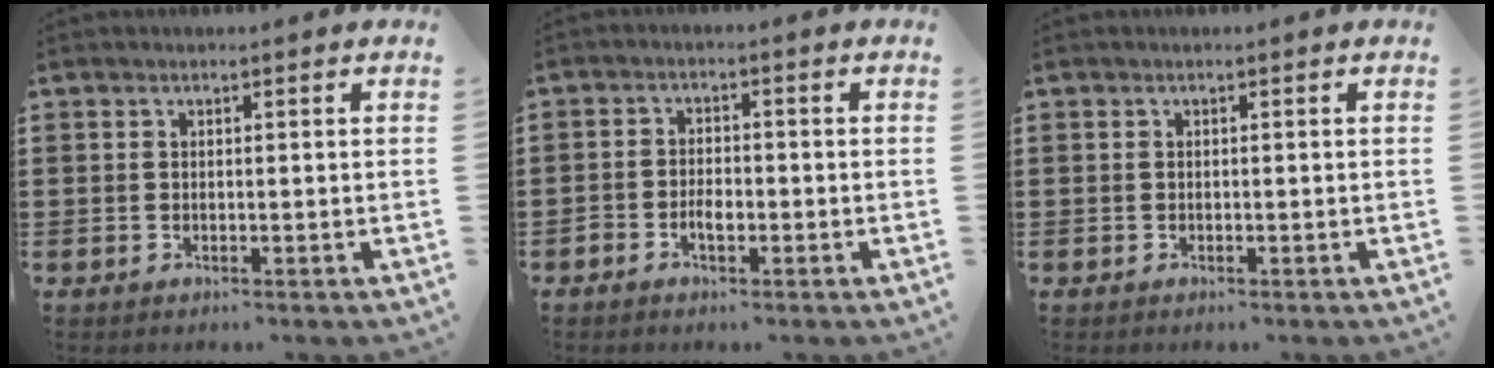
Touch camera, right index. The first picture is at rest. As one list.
[{"total": 2.6, "force": [-1.3, 1.3, 1.9], "torque": [-0.036, 0.004, -0.026]}, {"total": 0.0}]